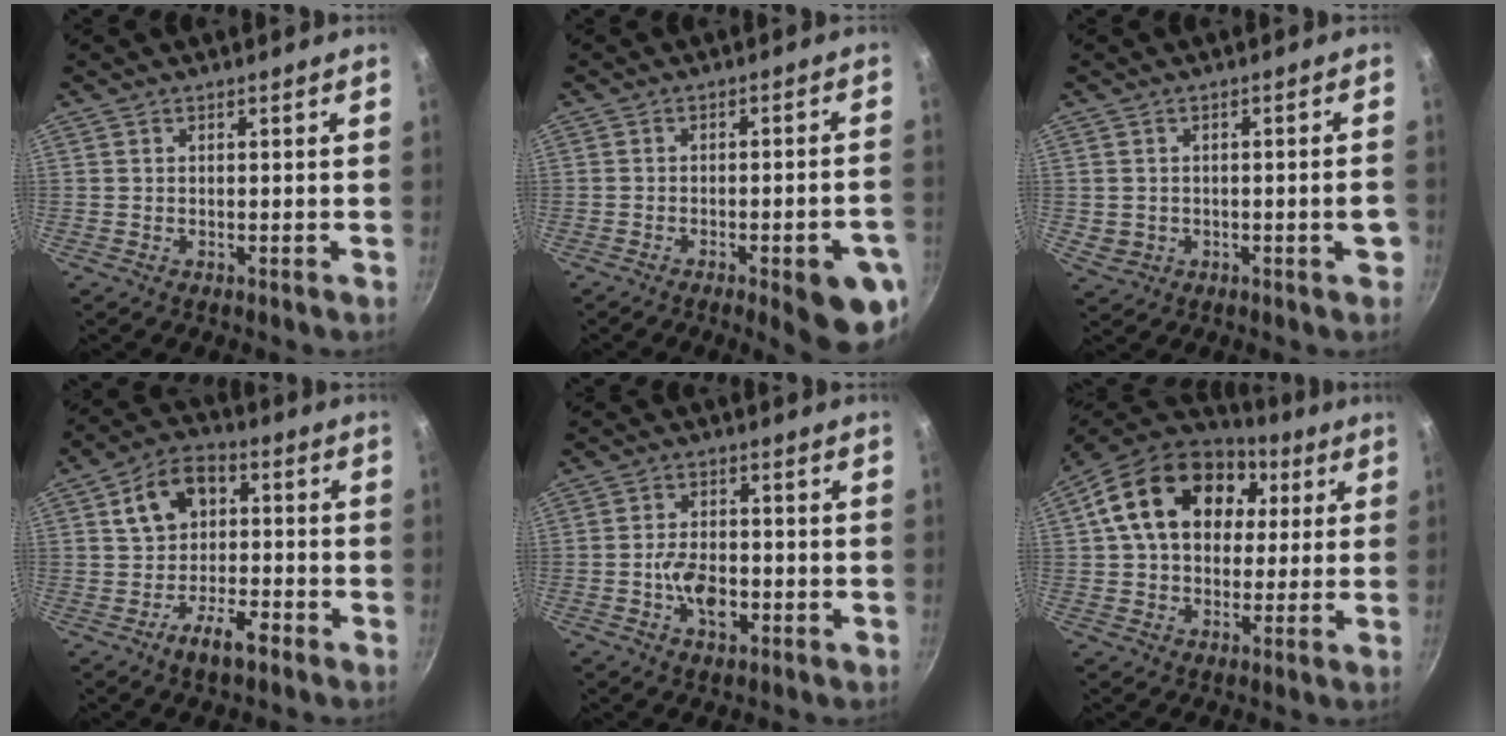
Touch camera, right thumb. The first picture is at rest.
{"total": 11.4, "force": [-4.7, 2.9, 10.0], "torque": [-0.102, 0.023, -0.054]}
{"total": 4.6, "force": [-0.9, 2.8, 3.5], "torque": [-0.045, 0.012, -0.002]}
{"total": 10.9, "force": [-3.4, 7.1, 7.6], "torque": [-0.099, 0.037, -0.074]}
{"total": 7.5, "force": [-1.9, 4.4, 5.7], "torque": [-0.088, 0.014, -0.035]}
{"total": 20.8, "force": [5.8, 14.9, 13.2], "torque": [-0.220, 0.014, 0.088]}